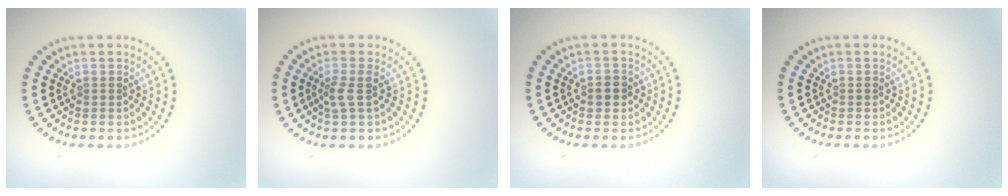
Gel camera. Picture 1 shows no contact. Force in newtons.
{"total": 1.8, "press": 1.4, "slide": 1.1}
{"total": 1.3, "press": 1.2, "slide": 0.3}
{"total": 0.0}